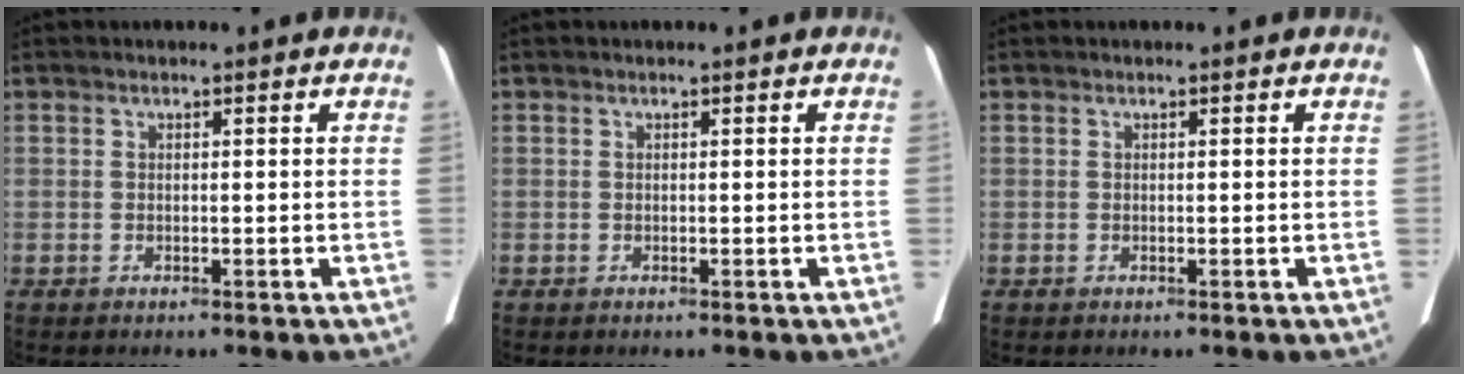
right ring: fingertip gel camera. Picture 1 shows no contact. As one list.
[{"total": 0.0}, {"total": 0.0}]